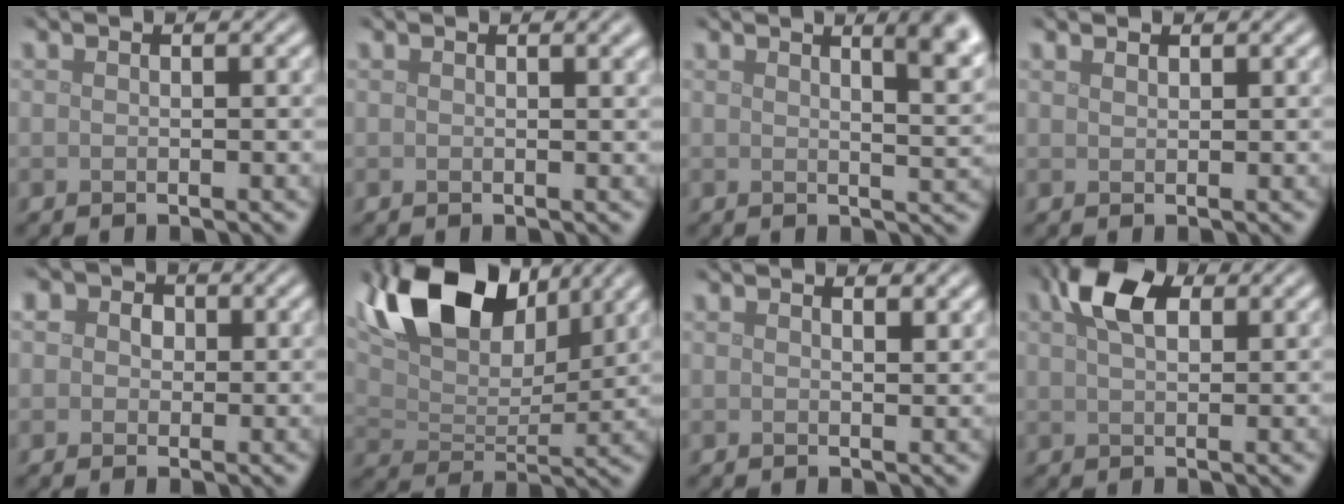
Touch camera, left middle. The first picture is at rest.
{"total": 1.6, "force": [0.9, 0.5, 1.3], "torque": [-0.007, 0.006, 0.010]}
{"total": 5.8, "force": [3.0, 2.2, 4.4], "torque": [-0.022, 0.024, 0.024]}
{"total": 0.6, "force": [0.5, 0.2, 0.0], "torque": [-0.003, -0.002, 0.012]}
{"total": 5.4, "force": [2.2, 4.2, 2.7], "torque": [-0.032, 0.028, -0.009]}
{"total": 12.9, "force": [7.7, 6.3, 8.1], "torque": [-0.157, 0.020, 0.122]}
{"total": 1.0, "force": [0.8, 0.2, 0.5], "torque": [-0.008, -0.001, 0.014]}
{"total": 4.9, "force": [2.3, 2.6, 3.5], "torque": [-0.073, 0.010, 0.036]}